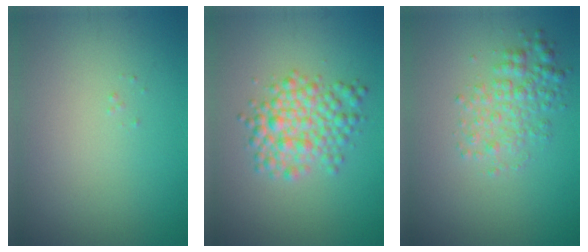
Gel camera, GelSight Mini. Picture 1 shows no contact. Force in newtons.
{"total": 4.5, "press": 4.5, "slide": 0.1}
{"total": 2.9, "press": 2.9, "slide": 0.0}